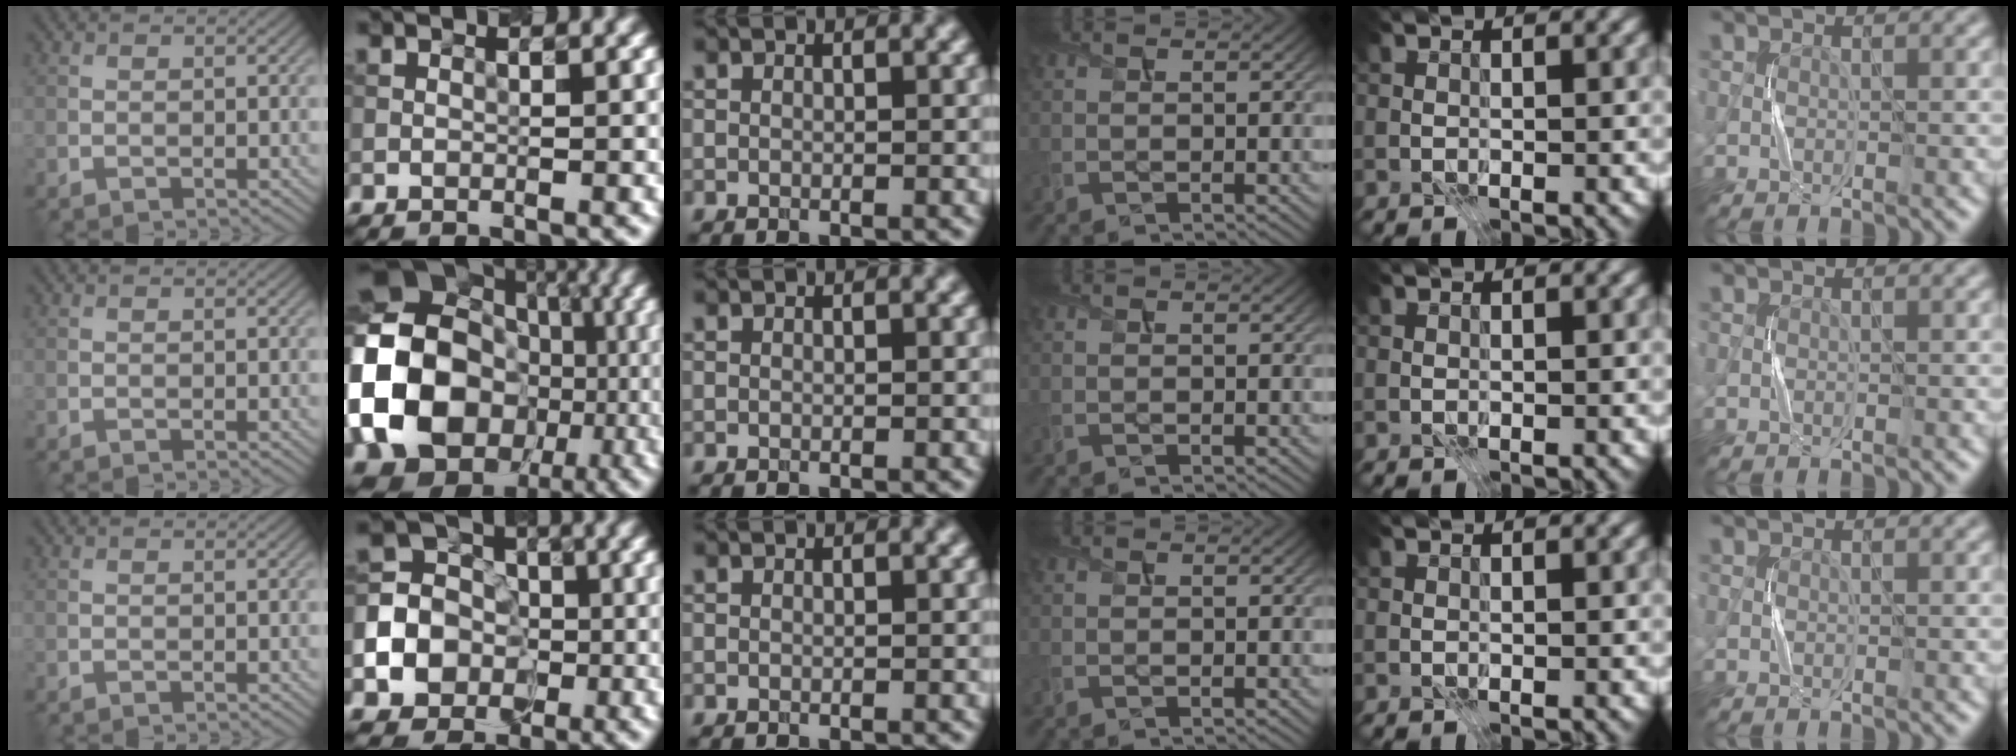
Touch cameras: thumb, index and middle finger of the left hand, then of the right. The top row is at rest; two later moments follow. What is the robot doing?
{"motion": "press", "object": "sticker"}